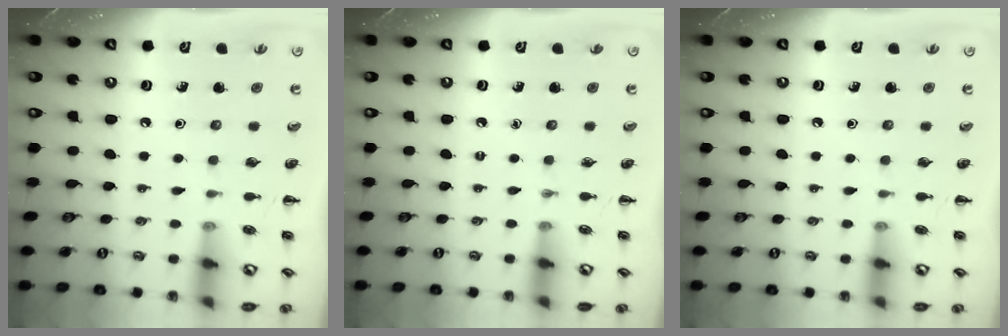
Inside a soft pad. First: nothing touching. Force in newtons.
{"total": 0.0}
{"total": 0.0}